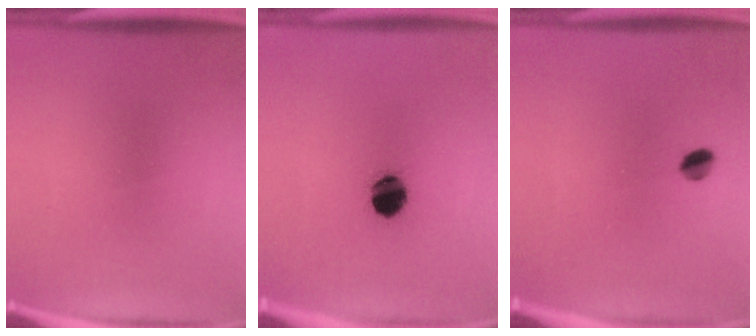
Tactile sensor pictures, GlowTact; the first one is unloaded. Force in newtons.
{"total": 8.7}
{"total": 3.0}